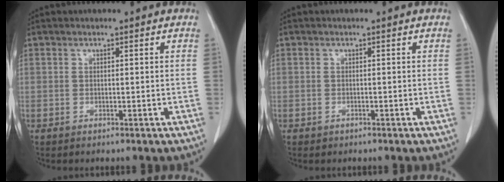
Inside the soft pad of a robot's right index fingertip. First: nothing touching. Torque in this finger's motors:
{"motor_torque": [0.13, -0.10, 0.00, 0.01]}